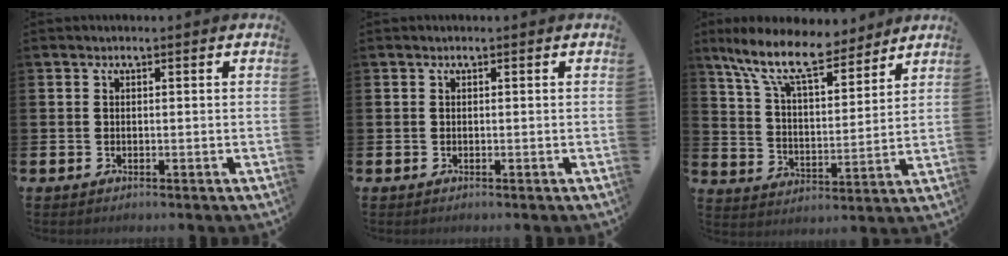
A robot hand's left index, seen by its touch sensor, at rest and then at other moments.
{"total": 0.0}
{"total": 11.7, "force": [9.5, 3.7, 5.6], "torque": [-0.133, -0.049, 0.166]}